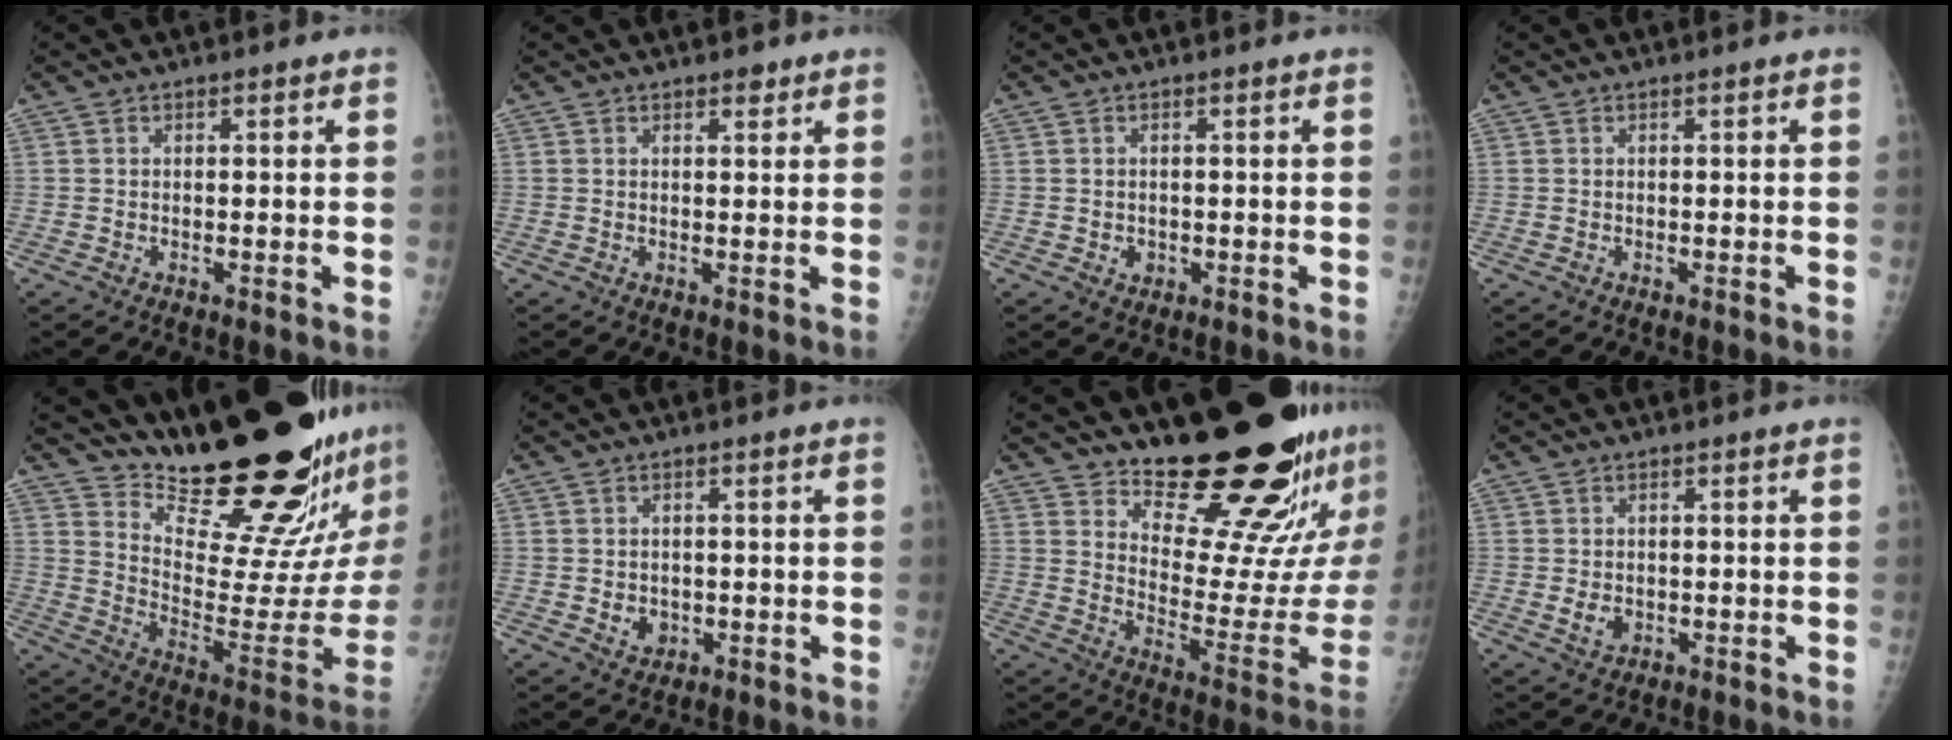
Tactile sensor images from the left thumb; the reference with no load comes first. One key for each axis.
{"total": 1.5, "fx": 1.1, "fy": 0.7, "fz": 0.7, "tx": -0.001, "ty": -0.006, "tz": 0.013}
{"total": 1.6, "fx": -0.3, "fy": 1.4, "fz": 0.6, "tx": -0.004, "ty": 0.002, "tz": 0.001}
{"total": 0.0}
{"total": 28.0, "fx": 23.8, "fy": 4.0, "fz": 14.2, "tx": -0.185, "ty": -0.197, "tz": 0.339}
{"total": 3.1, "fx": -0.4, "fy": 2.7, "fz": 1.5, "tx": -0.011, "ty": 0.000, "tz": 0.004}
{"total": 22.0, "fx": 18.6, "fy": 4.8, "fz": 10.7, "tx": -0.117, "ty": -0.179, "tz": 0.259}
{"total": 2.7, "fx": -0.3, "fy": 2.2, "fz": 1.6, "tx": -0.021, "ty": -0.002, "tz": 0.002}